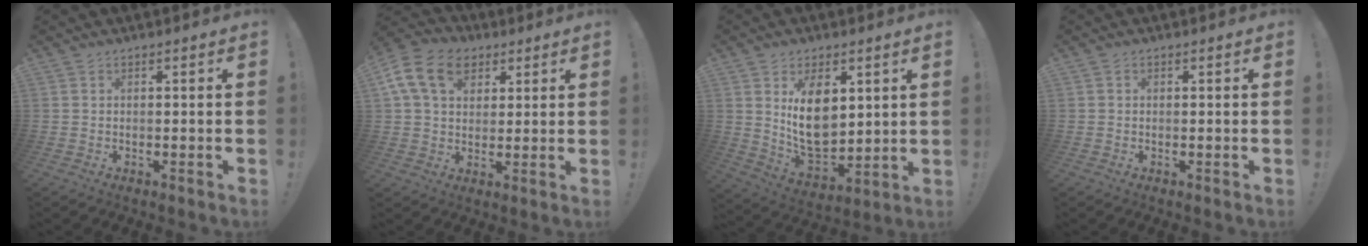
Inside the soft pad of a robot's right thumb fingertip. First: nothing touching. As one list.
[{"total": 15.2, "force": [5.8, 11.1, 8.6], "torque": [-0.135, -0.018, 0.112]}, {"total": 14.1, "force": [4.5, 9.2, 9.8], "torque": [-0.161, -0.038, 0.084]}, {"total": 0.0}]